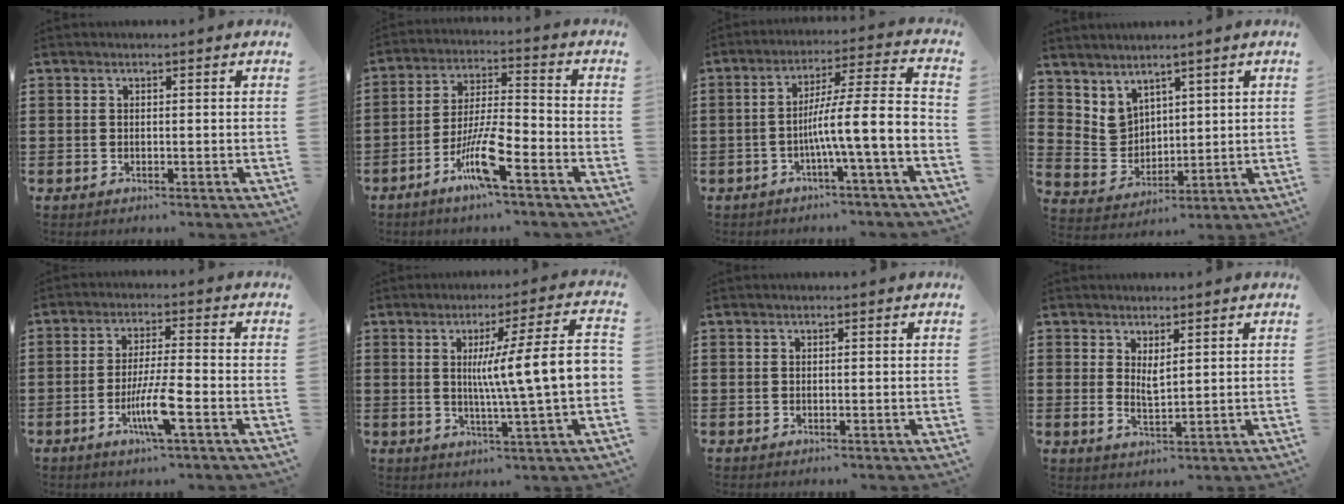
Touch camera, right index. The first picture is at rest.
{"total": 9.4, "force": [-5.3, 1.5, 7.6], "torque": [-0.161, -0.005, -0.101]}
{"total": 9.5, "force": [-3.2, 0.7, 8.9], "torque": [-0.157, -0.014, -0.062]}
{"total": 4.7, "force": [3.8, 2.9, 0.3], "torque": [-0.028, -0.010, 0.073]}
{"total": 7.1, "force": [-2.9, 0.7, 6.4], "torque": [-0.130, -0.016, -0.056]}
{"total": 11.7, "force": [0.7, 0.6, 11.7], "torque": [-0.194, -0.008, 0.004]}
{"total": 0.0}
{"total": 2.4, "force": [1.3, 0.7, 1.9], "torque": [-0.037, 0.002, 0.022]}